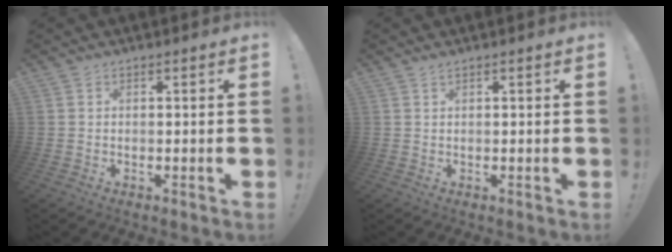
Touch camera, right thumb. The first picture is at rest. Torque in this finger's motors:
{"motor_torque": [-0.14, -0.33, -0.42, 0.10, 0.07]}